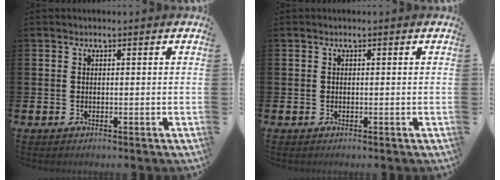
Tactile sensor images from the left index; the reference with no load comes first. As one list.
[{"total": 0.0}]